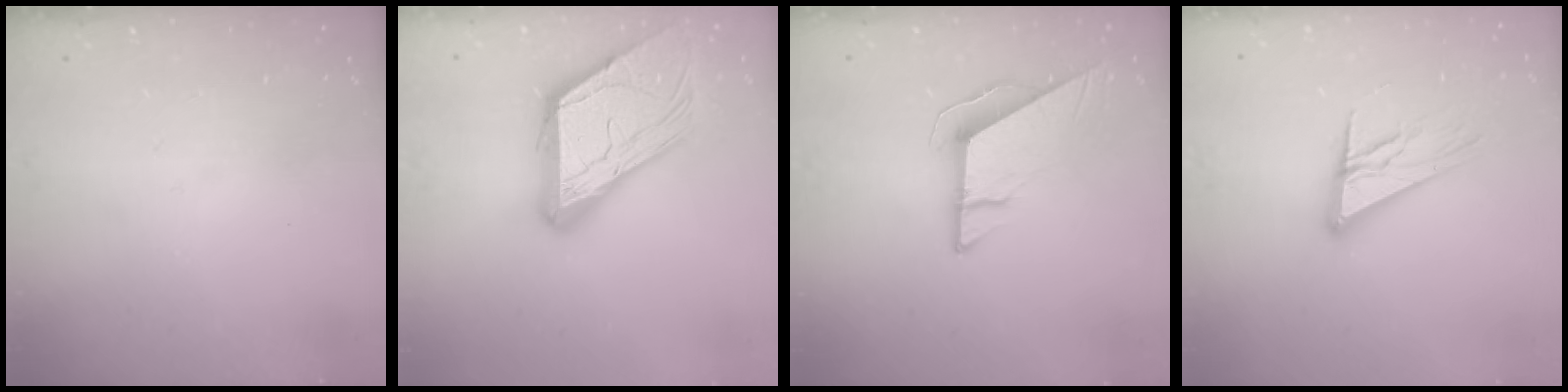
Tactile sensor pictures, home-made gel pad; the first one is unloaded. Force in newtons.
{"total": 18.5, "press": 18.4, "slide": 1.9}
{"total": 9.2, "press": 9.2, "slide": 0.4}
{"total": 13.3, "press": 13.1, "slide": 2.5}